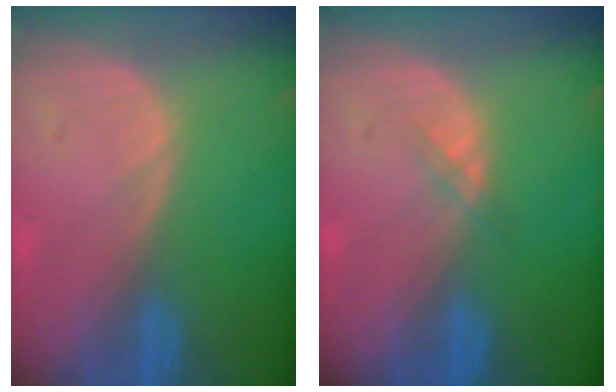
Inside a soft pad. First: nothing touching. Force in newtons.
{"total": 1.0, "press": 1.0, "slide": 0.2}